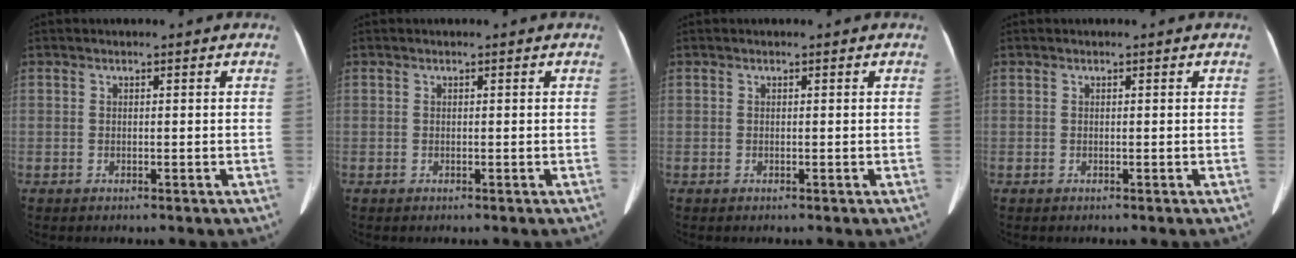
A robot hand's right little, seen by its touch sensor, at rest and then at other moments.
{"total": 0.0}
{"total": 0.0}
{"total": 0.0}